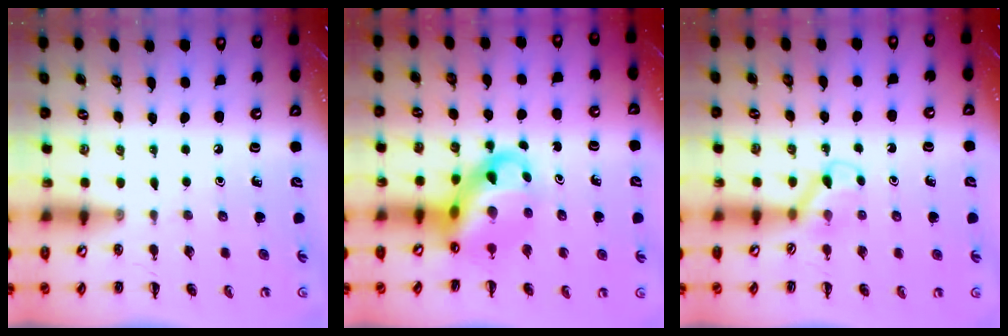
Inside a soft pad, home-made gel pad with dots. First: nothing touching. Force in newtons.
{"total": 11.5, "press": 11.0, "slide": 3.2}
{"total": 2.9, "press": 2.7, "slide": 1.1}